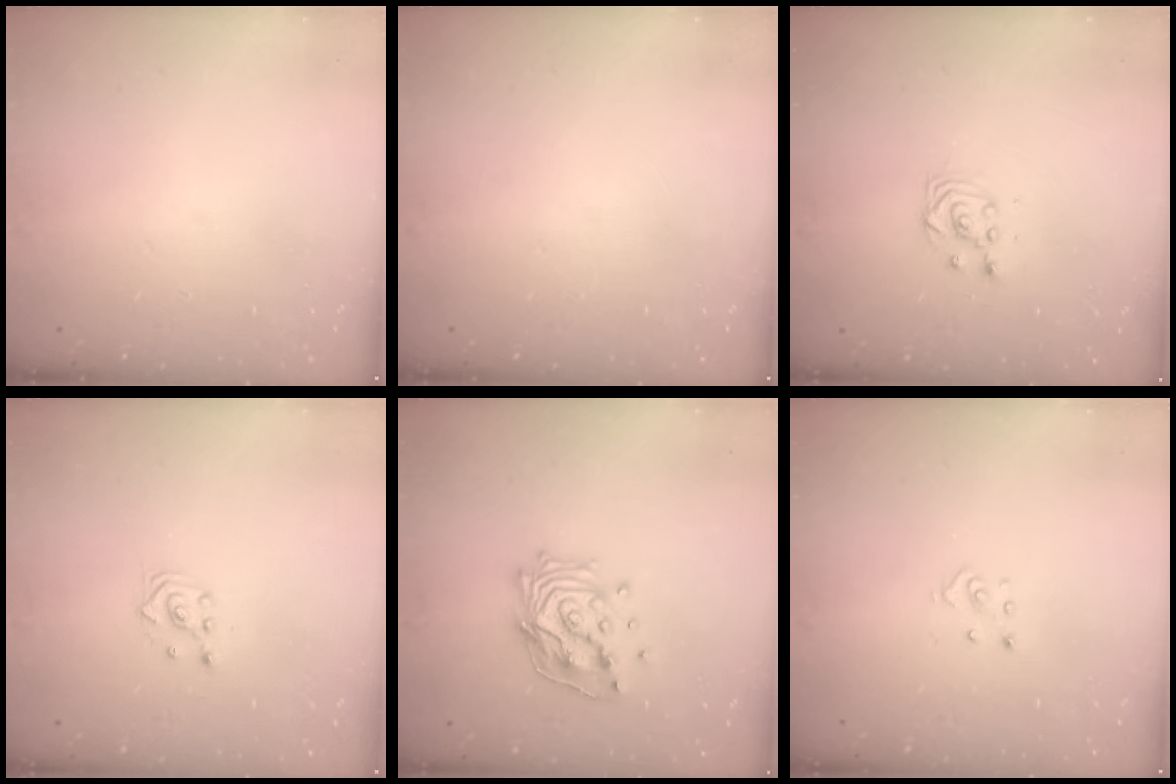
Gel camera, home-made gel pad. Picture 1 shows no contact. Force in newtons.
{"total": 0.0}
{"total": 3.4, "press": 3.4, "slide": 0.1}
{"total": 2.5, "press": 2.5, "slide": 0.3}
{"total": 15.4, "press": 15.2, "slide": 1.8}
{"total": 2.8, "press": 2.8, "slide": 0.3}